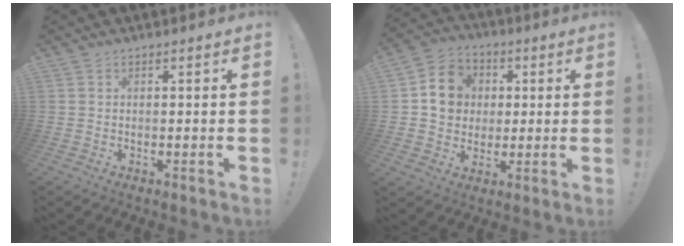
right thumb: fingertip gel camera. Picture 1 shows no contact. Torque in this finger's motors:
{"motor_torque": [0.11, 0.33, 0.02, 0.10, 0.05]}